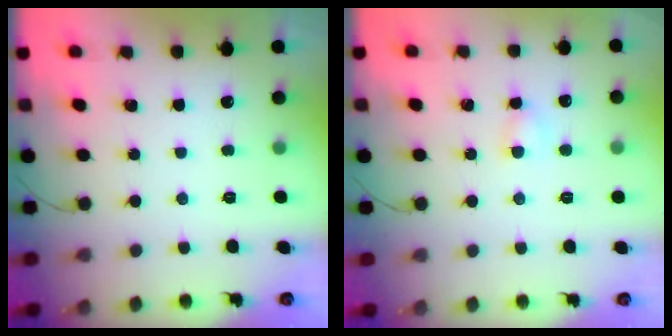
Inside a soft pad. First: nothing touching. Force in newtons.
{"total": 3.3, "press": 3.2, "slide": 1.0}